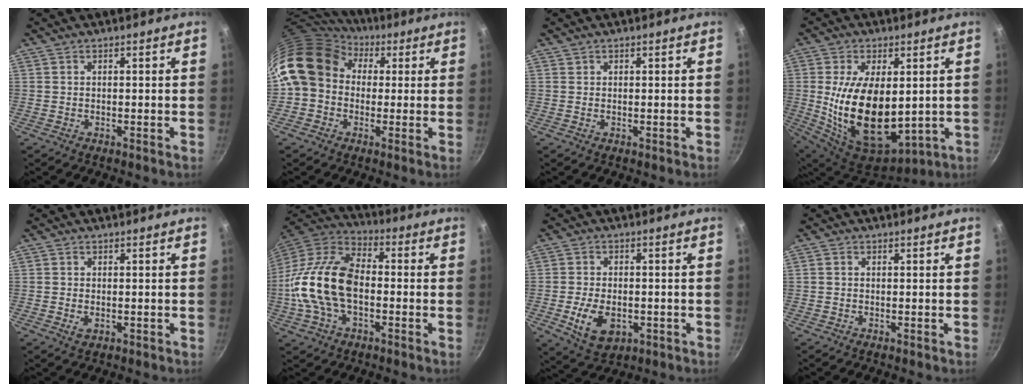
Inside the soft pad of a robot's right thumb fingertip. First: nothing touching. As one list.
[{"total": 13.9, "force": [3.0, 11.4, 7.4], "torque": [-0.114, 0.021, 0.036]}, {"total": 0.0}, {"total": 19.8, "force": [0.6, 11.1, 16.4], "torque": [-0.289, -0.026, 0.035]}, {"total": 1.8, "force": [-0.4, 1.2, 1.3], "torque": [-0.024, -0.004, -0.005]}, {"total": 19.6, "force": [-2.3, 11.8, 15.5], "torque": [-0.281, 0.035, -0.057]}, {"total": 8.9, "force": [-2.3, 5.7, 6.4], "torque": [-0.107, 0.001, -0.029]}, {"total": 0.5, "force": [0.0, 0.5, 0.2], "torque": [-0.004, 0.002, -0.002]}]